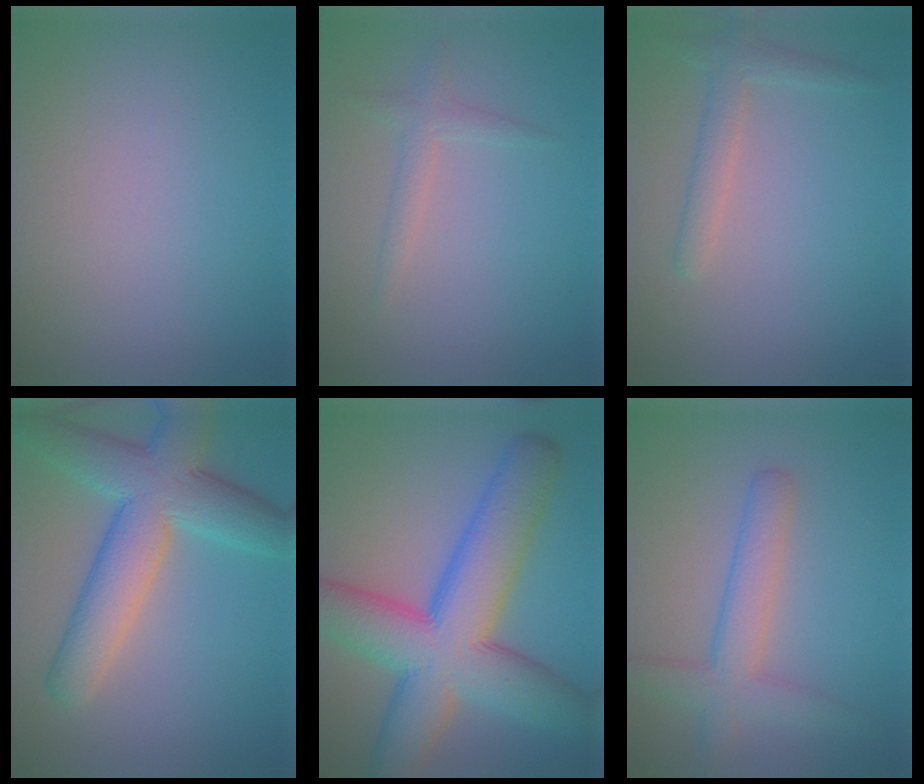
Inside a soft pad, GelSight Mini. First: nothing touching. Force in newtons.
{"total": 1.6, "press": 1.6, "slide": 0.1}
{"total": 2.1, "press": 2.1, "slide": 0.0}
{"total": 8.5, "press": 8.5, "slide": 0.3}
{"total": 12.2, "press": 12.2, "slide": 0.3}
{"total": 3.9, "press": 3.9, "slide": 0.2}